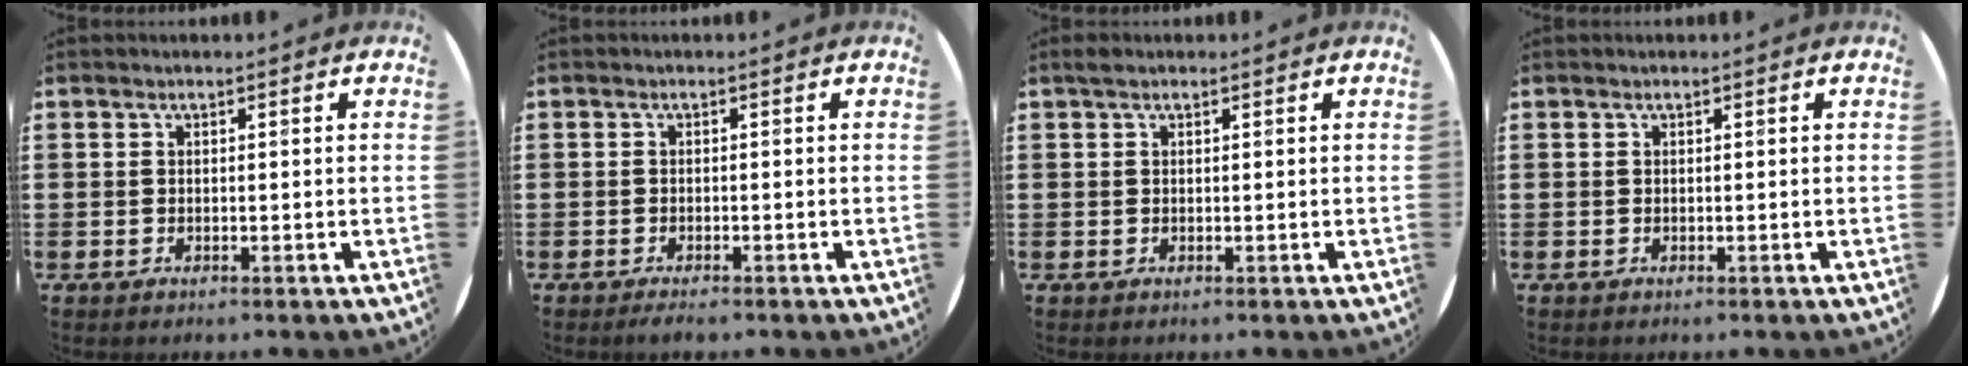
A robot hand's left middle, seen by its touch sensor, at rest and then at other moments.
{"total": 0.6, "force": [-0.5, 0.1, 0.4], "torque": [-0.009, -0.003, -0.009]}
{"total": 0.7, "force": [0.5, 0.5, 0.3], "torque": [0.000, 0.001, 0.007]}
{"total": 0.0}